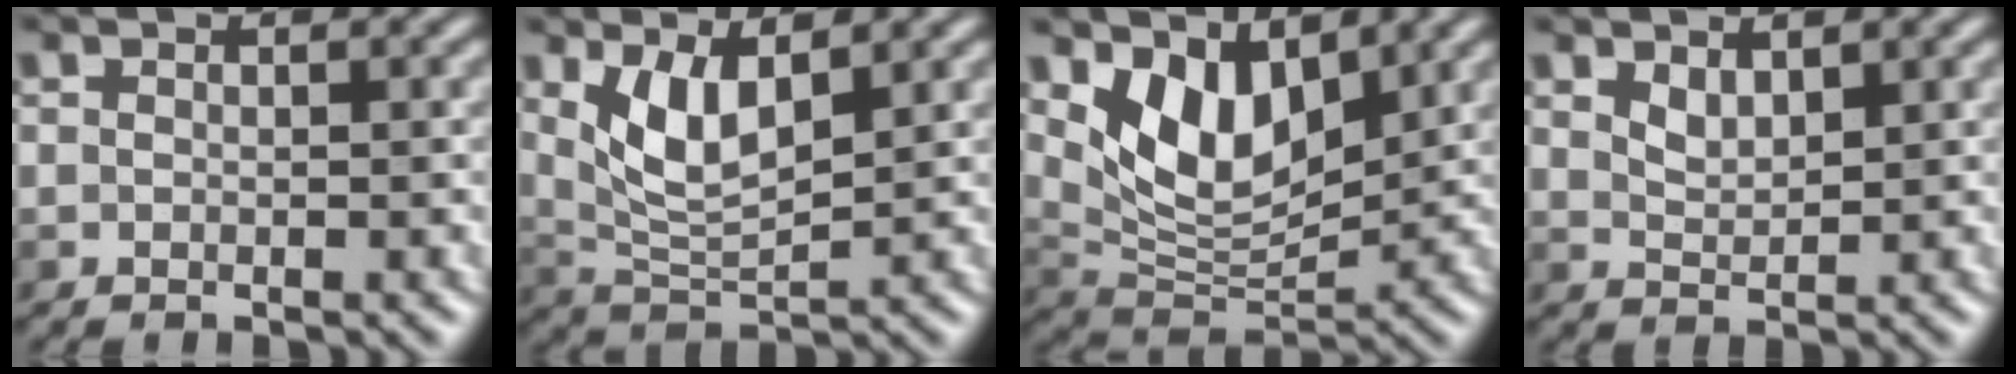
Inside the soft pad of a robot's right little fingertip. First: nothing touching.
{"total": 4.2, "force": [1.3, 1.7, 3.6], "torque": [-0.078, -0.006, 0.030]}
{"total": 5.8, "force": [3.2, 2.8, 3.9], "torque": [-0.081, -0.010, 0.058]}
{"total": 0.9, "force": [0.7, 0.3, 0.5], "torque": [-0.019, -0.005, 0.015]}